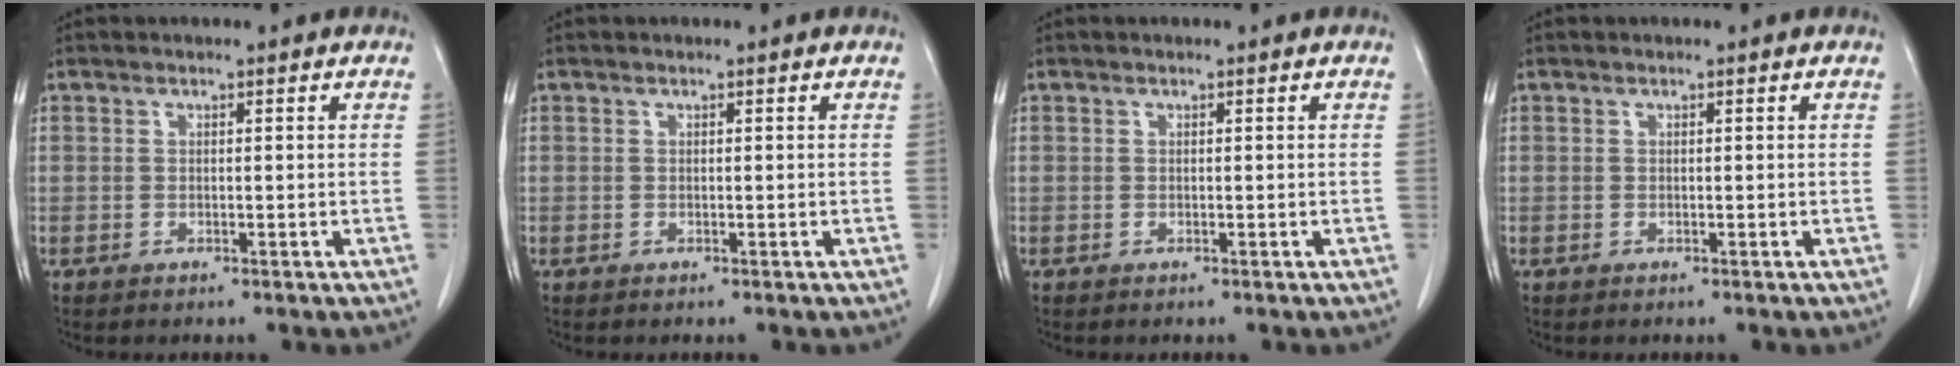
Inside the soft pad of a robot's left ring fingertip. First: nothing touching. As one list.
[{"total": 0.0}, {"total": 0.0}, {"total": 0.0}]